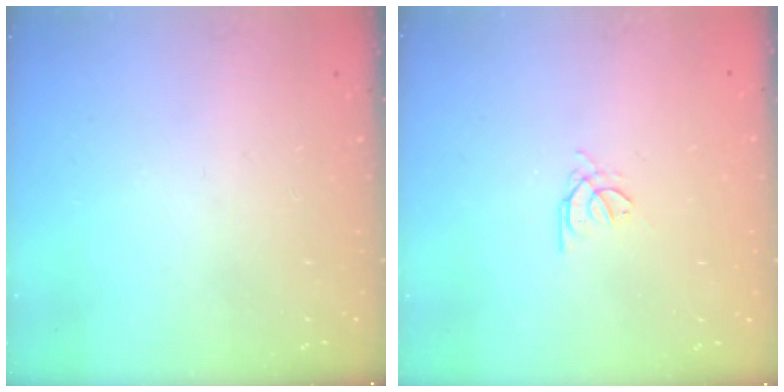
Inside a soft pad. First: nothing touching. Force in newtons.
{"total": 1.4, "press": 1.3, "slide": 0.3}